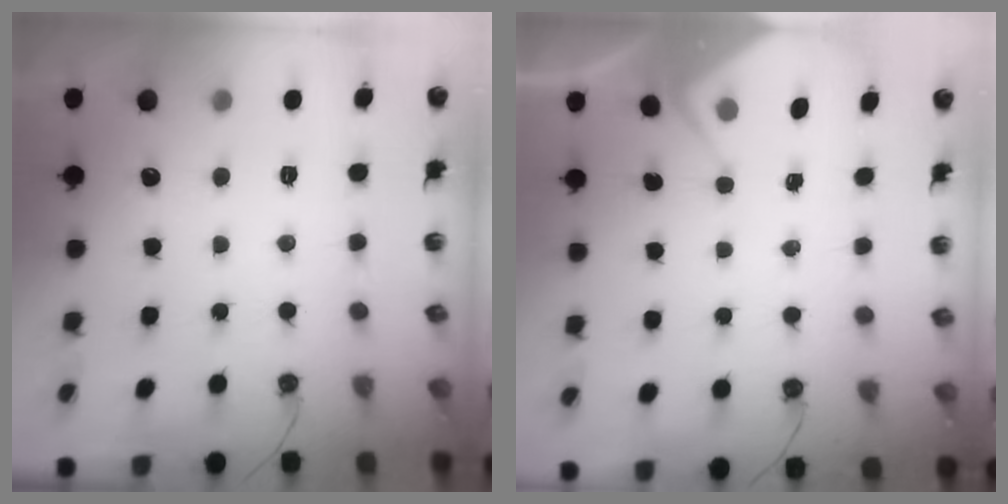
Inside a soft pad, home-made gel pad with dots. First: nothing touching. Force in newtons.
{"total": 3.1, "press": 3.1, "slide": 0.4}